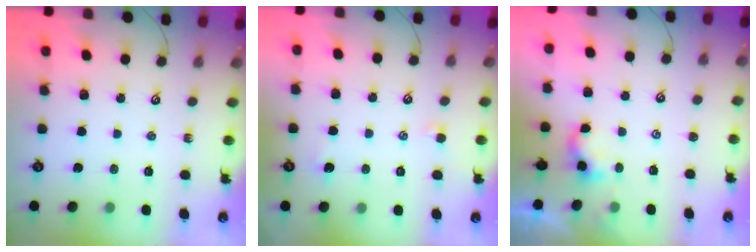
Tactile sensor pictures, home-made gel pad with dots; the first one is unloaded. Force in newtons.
{"total": 0.7, "press": 0.7, "slide": 0.3}
{"total": 1.1, "press": 1.0, "slide": 0.3}